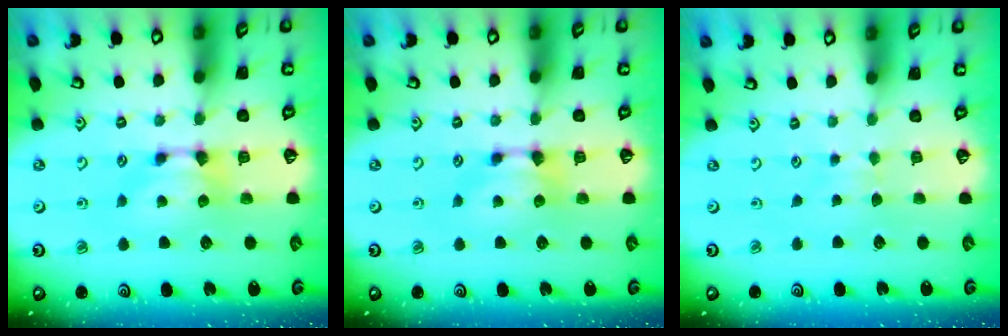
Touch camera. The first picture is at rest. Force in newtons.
{"total": 0.0}
{"total": 2.6, "press": 2.6, "slide": 0.4}